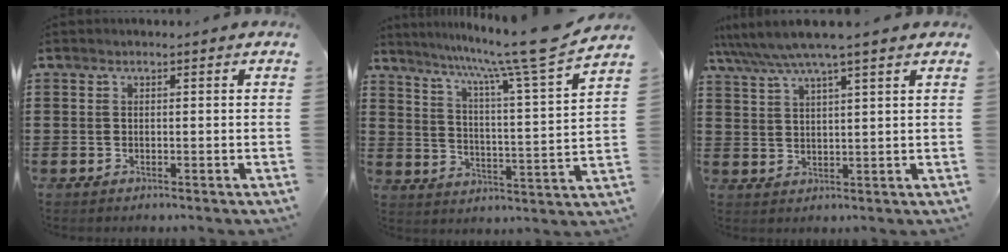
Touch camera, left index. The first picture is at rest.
{"total": 10.7, "force": [8.8, -1.3, 6.0], "torque": [-0.122, -0.063, 0.132]}
{"total": 5.7, "force": [4.7, 0.1, 3.4], "torque": [-0.078, -0.017, 0.080]}